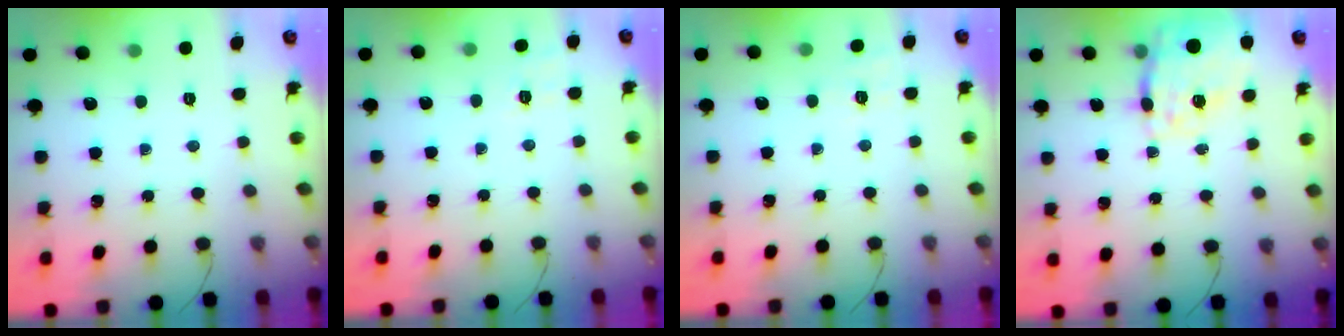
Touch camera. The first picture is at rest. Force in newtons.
{"total": 8.3, "press": 8.0, "slide": 2.0}
{"total": 8.2, "press": 8.0, "slide": 2.0}
{"total": 21.8, "press": 21.6, "slide": 2.5}